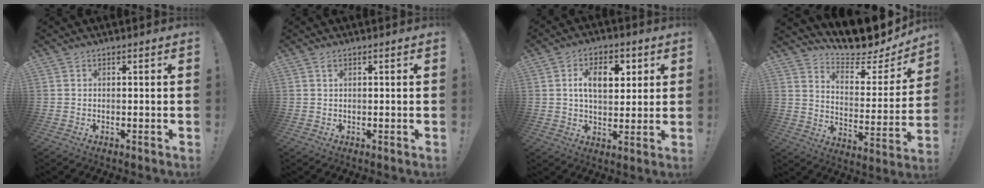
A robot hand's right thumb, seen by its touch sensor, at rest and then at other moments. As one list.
[{"total": 1.1, "force": [0.7, 0.5, 0.7], "torque": [-0.015, 0.000, 0.012]}, {"total": 10.7, "force": [3.3, 6.6, 7.8], "torque": [-0.113, 0.004, 0.055]}, {"total": 12.5, "force": [11.3, 2.8, 4.5], "torque": [-0.078, -0.098, 0.192]}]